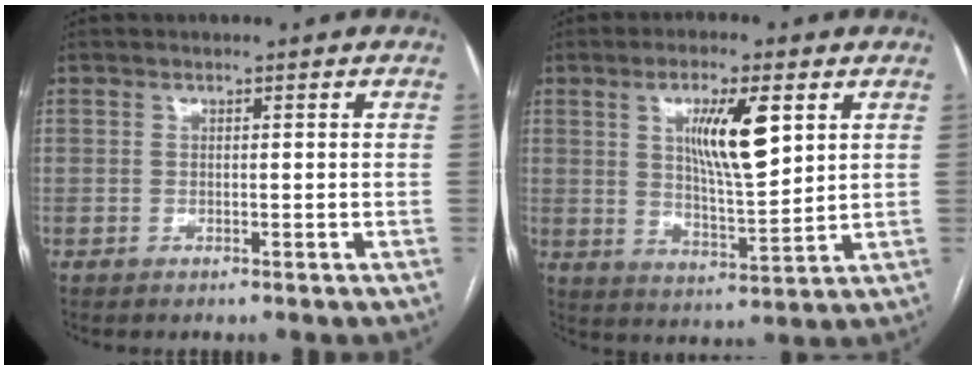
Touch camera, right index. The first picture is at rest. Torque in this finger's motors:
{"motor_torque": [0.36, 0.14, 0.36, 0.14]}